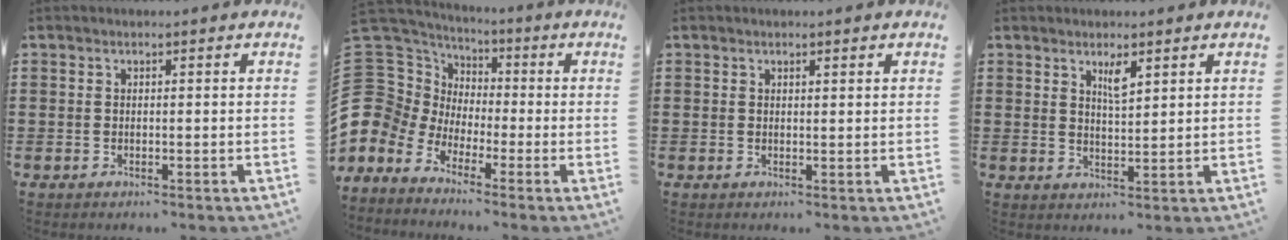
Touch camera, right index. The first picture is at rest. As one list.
[{"total": 8.5, "force": [-2.1, 8.0, 1.7], "torque": [-0.103, -0.012, -0.046]}, {"total": 0.6, "force": [0.5, 0.2, 0.3], "torque": [-0.007, 0.001, 0.009]}, {"total": 3.0, "force": [1.9, 0.7, 2.3], "torque": [-0.041, 0.000, 0.030]}]